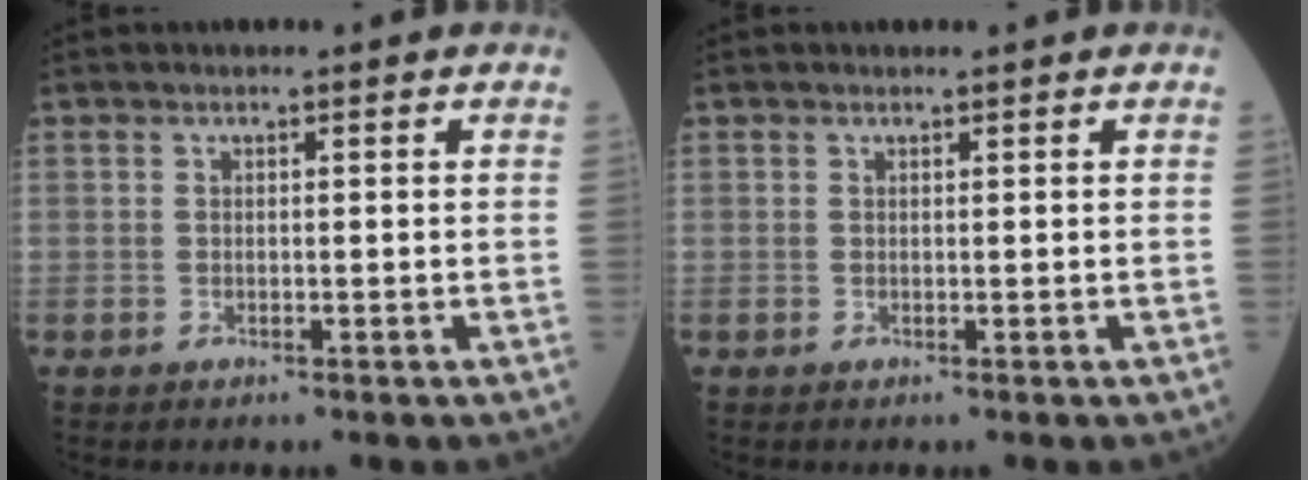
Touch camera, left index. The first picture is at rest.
{"total": 0.0}